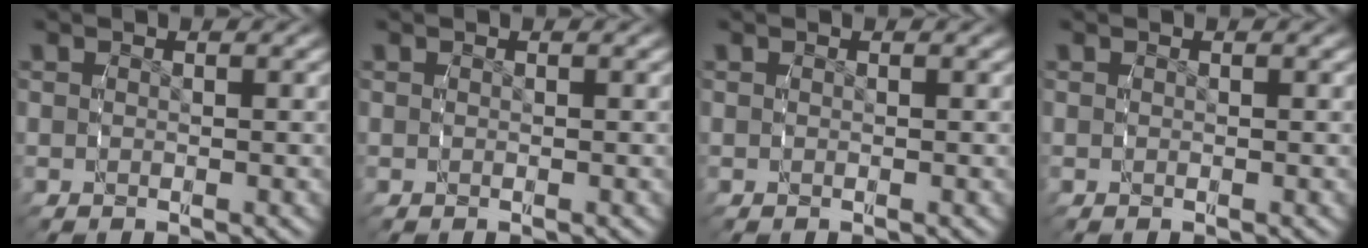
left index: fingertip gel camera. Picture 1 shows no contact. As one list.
[{"total": 0.0}, {"total": 0.0}, {"total": 0.0}]